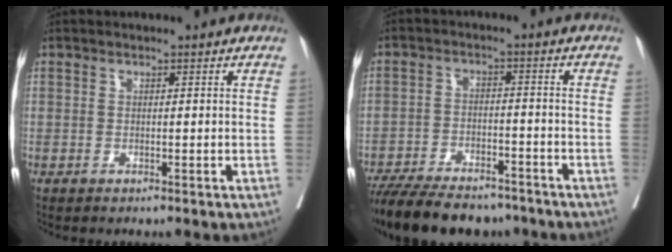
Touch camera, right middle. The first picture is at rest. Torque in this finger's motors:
{"motor_torque": [0.87, -1.27, 0.41, 0.10]}